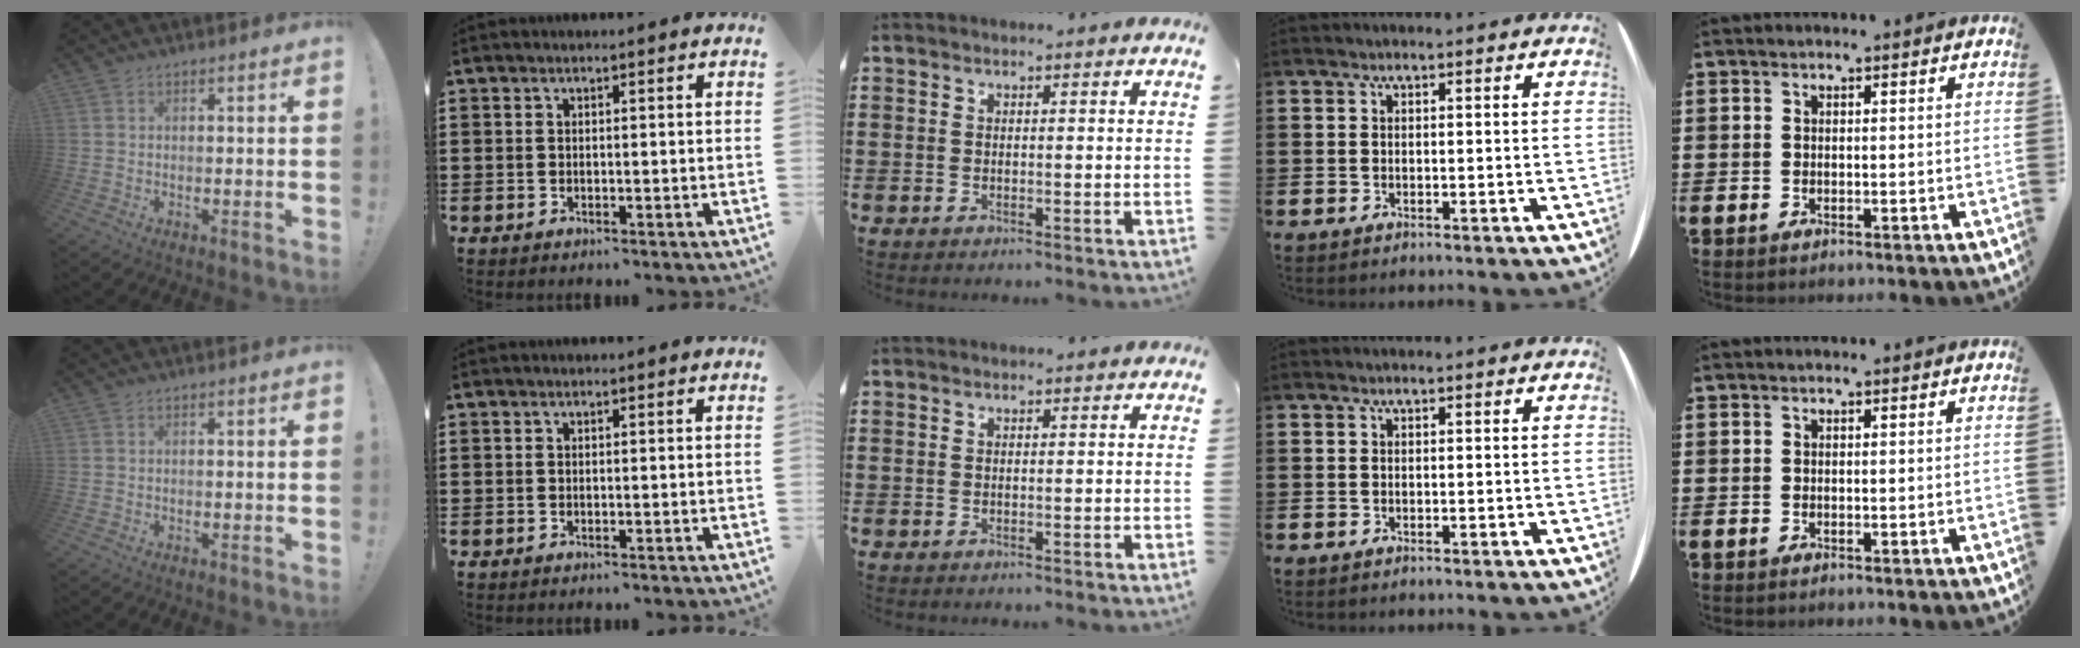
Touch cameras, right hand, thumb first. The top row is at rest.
{}